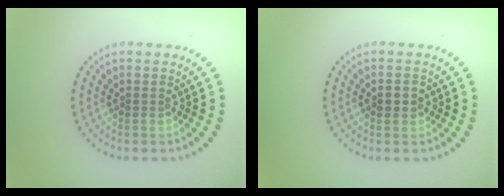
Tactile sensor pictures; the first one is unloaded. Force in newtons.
{"total": 2.0, "press": 2.0, "slide": 0.2}